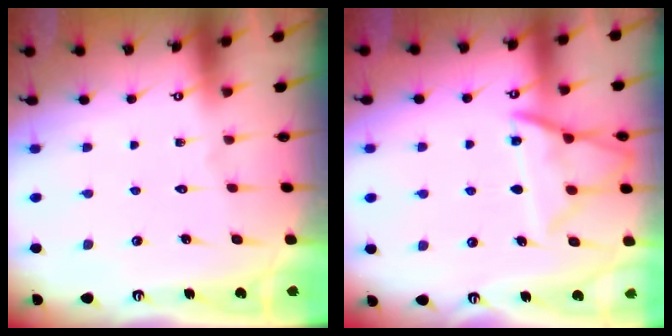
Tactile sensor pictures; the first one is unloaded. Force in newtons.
{"total": 13.1, "press": 13.1, "slide": 1.3}